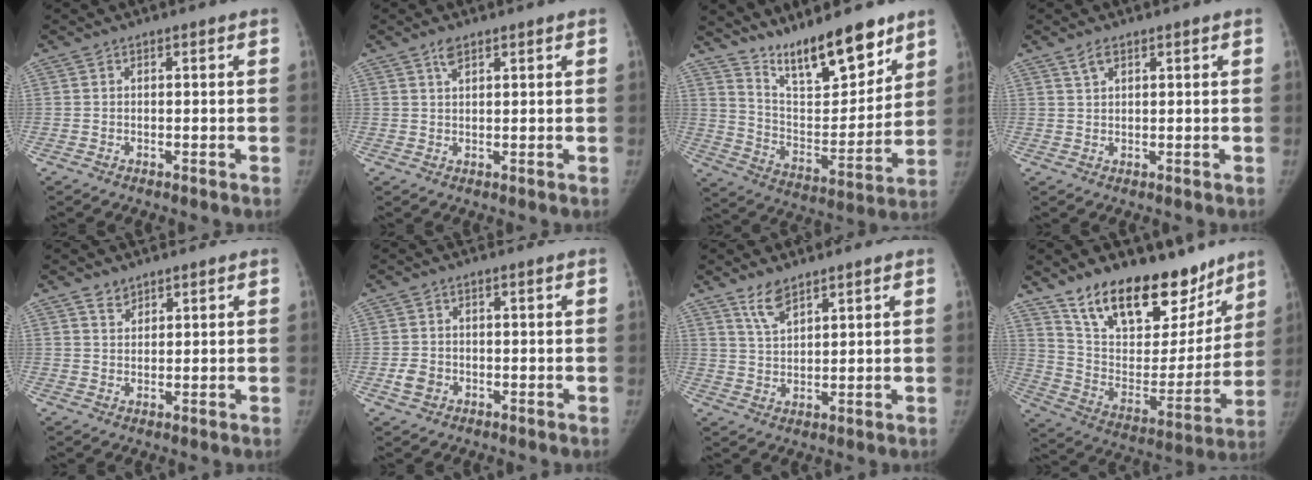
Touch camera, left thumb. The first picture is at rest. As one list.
[{"total": 2.2, "force": [1.5, 0.8, 1.3], "torque": [-0.023, -0.001, 0.031]}, {"total": 17.3, "force": [13.4, 5.1, 9.7], "torque": [-0.110, -0.089, 0.236]}, {"total": 2.0, "force": [1.4, 0.8, 1.2], "torque": [-0.022, -0.001, 0.031]}, {"total": 2.4, "force": [1.9, 1.4, 0.5], "torque": [0.003, -0.014, 0.034]}, {"total": 2.7, "force": [-0.9, 2.2, 1.3], "torque": [-0.019, 0.005, -0.011]}, {"total": 4.8, "force": [3.7, 1.7, 2.6], "torque": [-0.043, -0.023, 0.077]}, {"total": 25.3, "force": [17.9, 12.4, 12.9], "torque": [-0.157, -0.081, 0.297]}]